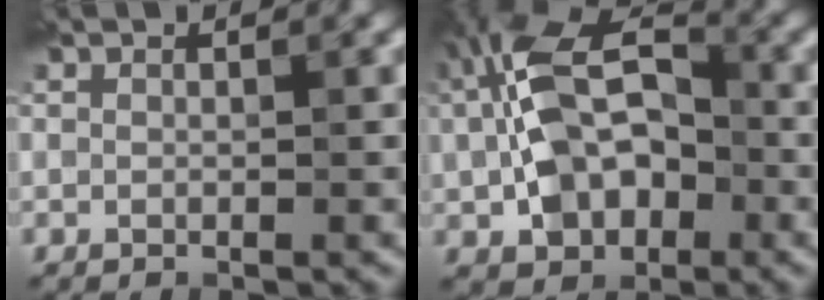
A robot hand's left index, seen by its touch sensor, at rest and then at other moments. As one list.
[{"total": 9.9, "force": [-0.4, 6.6, 7.3], "torque": [-0.146, 0.018, -0.019]}]